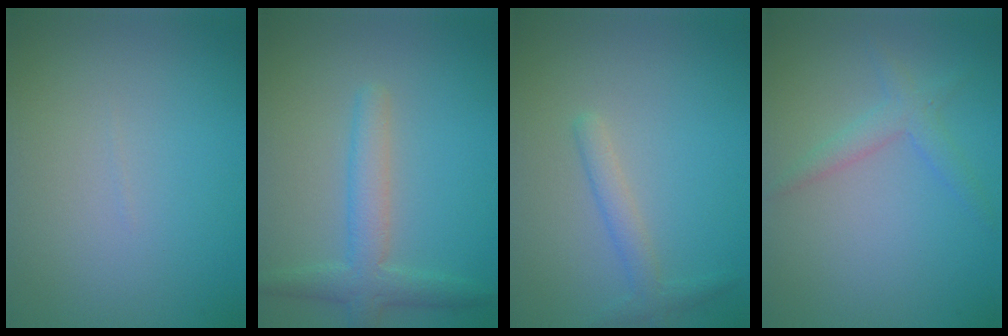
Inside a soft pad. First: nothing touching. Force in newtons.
{"total": 3.4, "press": 3.4, "slide": 0.2}
{"total": 1.8, "press": 1.8, "slide": 0.1}
{"total": 1.9, "press": 1.9, "slide": 0.2}